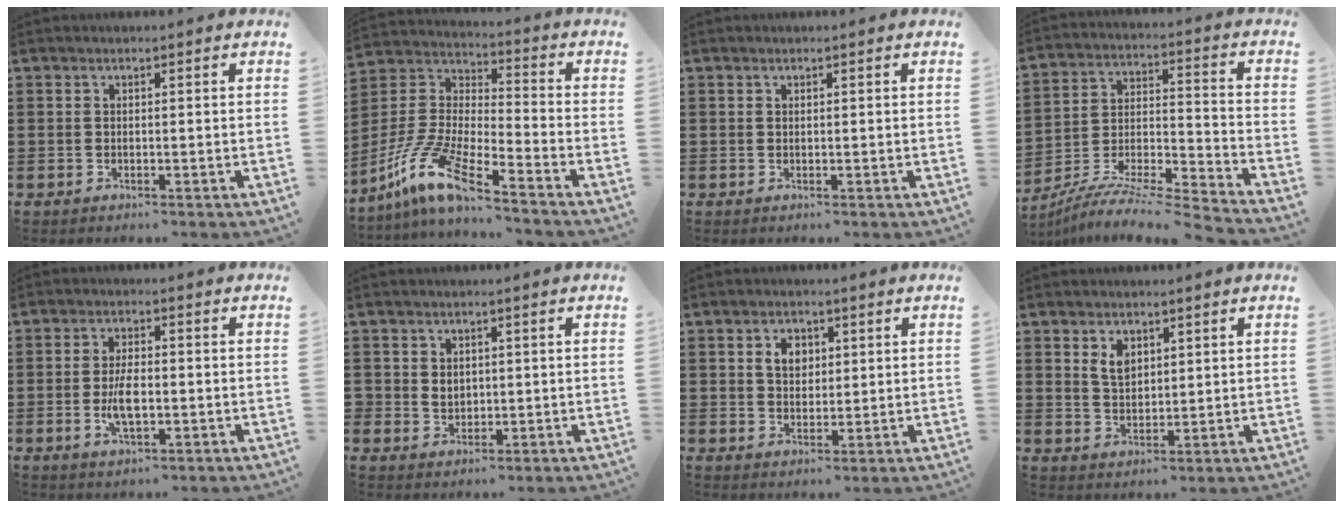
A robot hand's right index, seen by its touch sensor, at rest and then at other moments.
{"total": 10.7, "force": [-8.4, 0.7, 6.6], "torque": [-0.172, -0.019, -0.179]}
{"total": 0.0}
{"total": 6.3, "force": [-6.1, -0.4, 1.7], "torque": [-0.036, -0.013, -0.123]}
{"total": 5.1, "force": [-0.9, 2.1, 4.5], "torque": [-0.100, -0.003, -0.020]}
{"total": 2.0, "force": [0.3, 1.9, 0.5], "torque": [-0.018, 0.008, 0.003]}
{"total": 3.8, "force": [1.3, 2.8, 2.2], "torque": [-0.053, 0.012, 0.021]}
{"total": 3.5, "force": [1.8, 2.1, 2.0], "torque": [-0.048, 0.007, 0.033]}